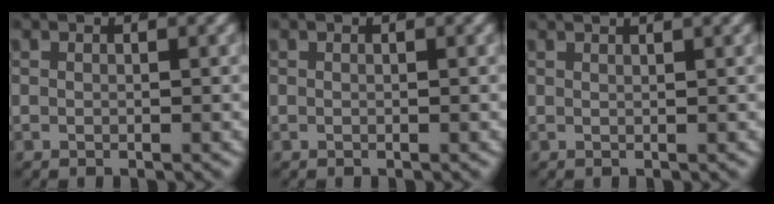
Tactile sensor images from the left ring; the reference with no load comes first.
{"total": 0.0}
{"total": 1.9, "force": [1.6, -0.4, 1.0], "torque": [-0.001, 0.007, 0.024]}